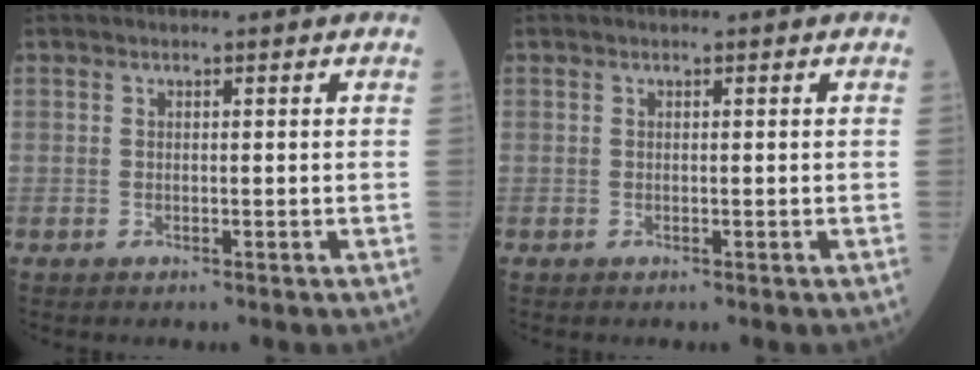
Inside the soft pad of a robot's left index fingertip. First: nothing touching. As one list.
[{"total": 0.0}]